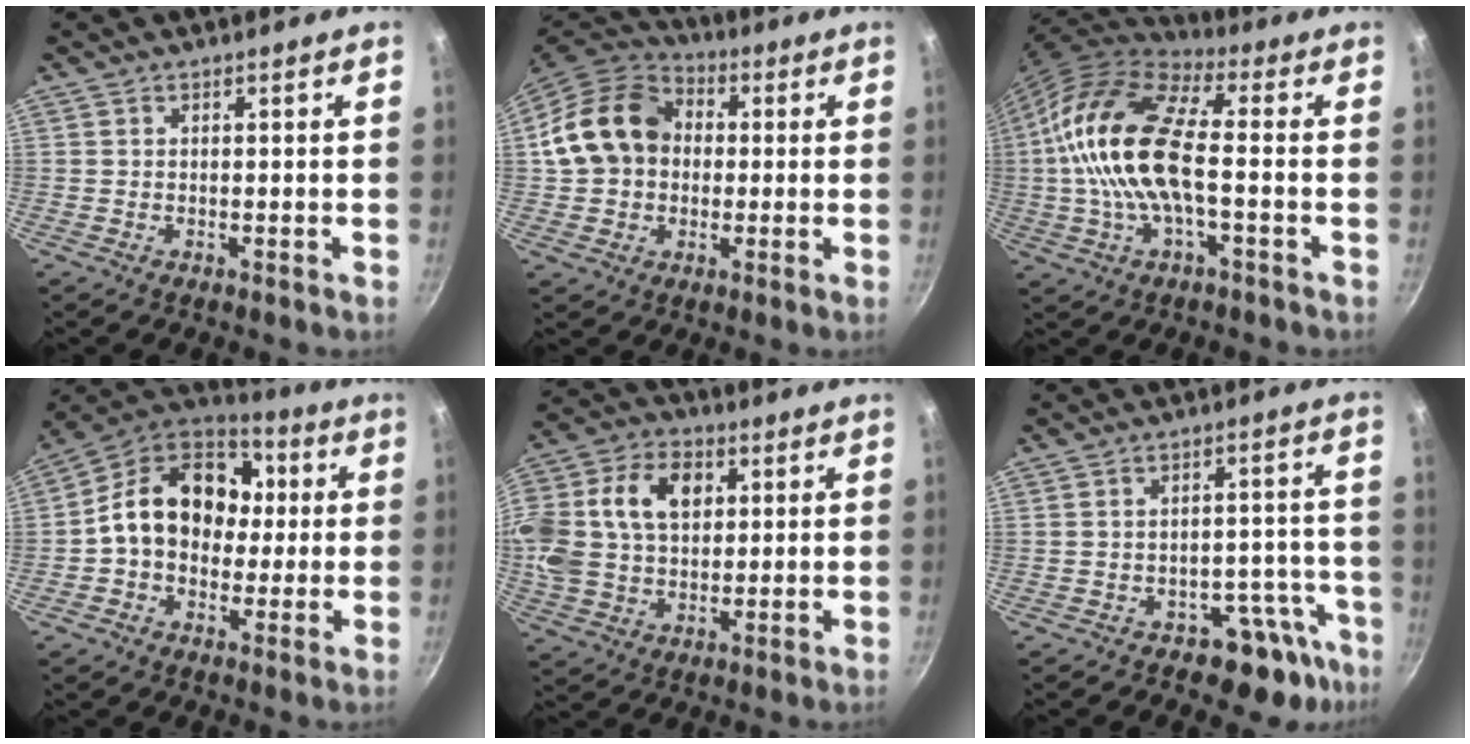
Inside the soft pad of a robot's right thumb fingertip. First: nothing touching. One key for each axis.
{"total": 16.1, "fx": 1.6, "fy": 12.9, "fz": 9.5, "tx": -0.151, "ty": 0.034, "tz": 0.019}
{"total": 18.1, "fx": -0.5, "fy": 7.8, "fz": 16.4, "tx": -0.310, "ty": 0.029, "tz": -0.022}
{"total": 18.0, "fx": 1.3, "fy": 14.1, "fz": 11.2, "tx": -0.143, "ty": 0.037, "tz": 0.004}
{"total": 22.9, "fx": 5.5, "fy": 16.5, "fz": 14.9, "tx": -0.317, "ty": 0.029, "tz": 0.091}
{"total": 9.7, "fx": -6.5, "fy": 6.0, "fz": 4.0, "tx": 0.028, "ty": 0.066, "tz": -0.069}